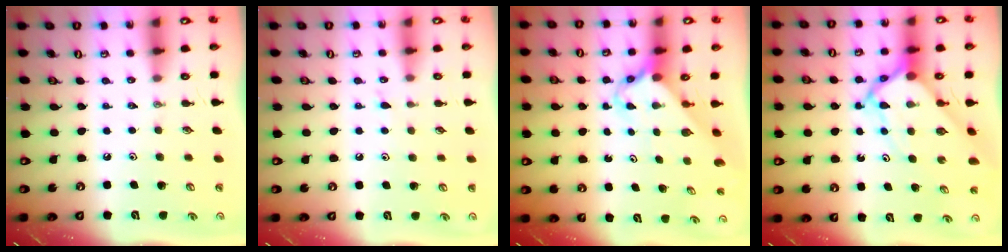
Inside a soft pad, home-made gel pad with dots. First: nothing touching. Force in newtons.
{"total": 5.1, "press": 5.0, "slide": 0.6}
{"total": 2.6, "press": 2.6, "slide": 0.3}
{"total": 8.1, "press": 8.1, "slide": 0.7}